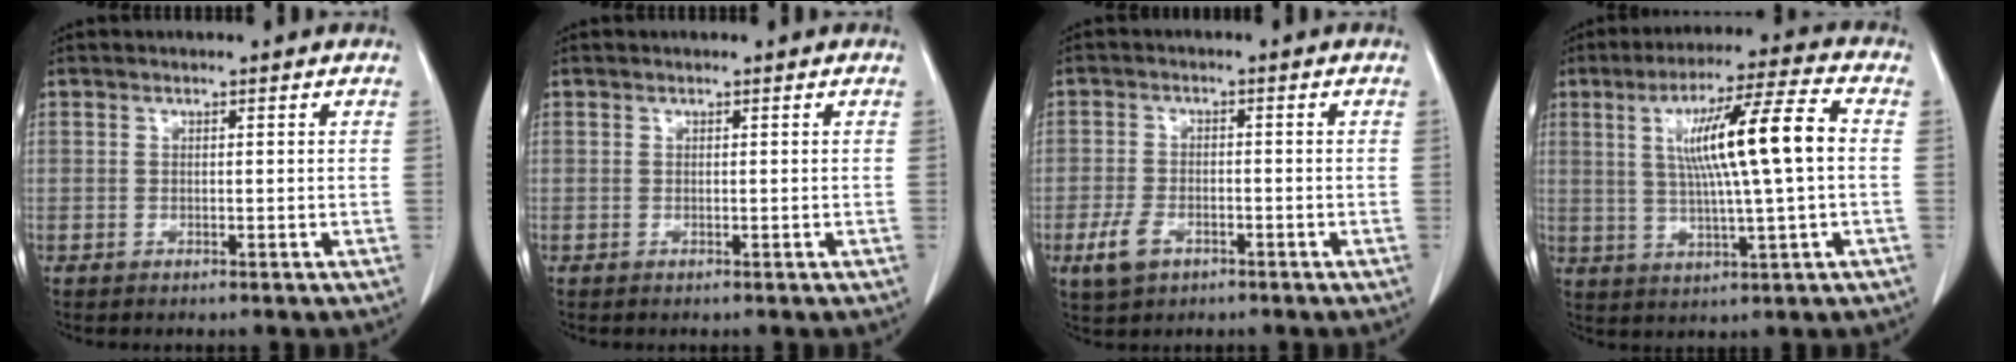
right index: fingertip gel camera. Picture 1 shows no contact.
{"total": 0.0}
{"total": 5.5, "force": [-2.7, 3.2, 3.5], "torque": [-0.081, 0.001, -0.044]}
{"total": 13.9, "force": [1.6, 0.8, 13.8], "torque": [-0.238, 0.018, 0.030]}